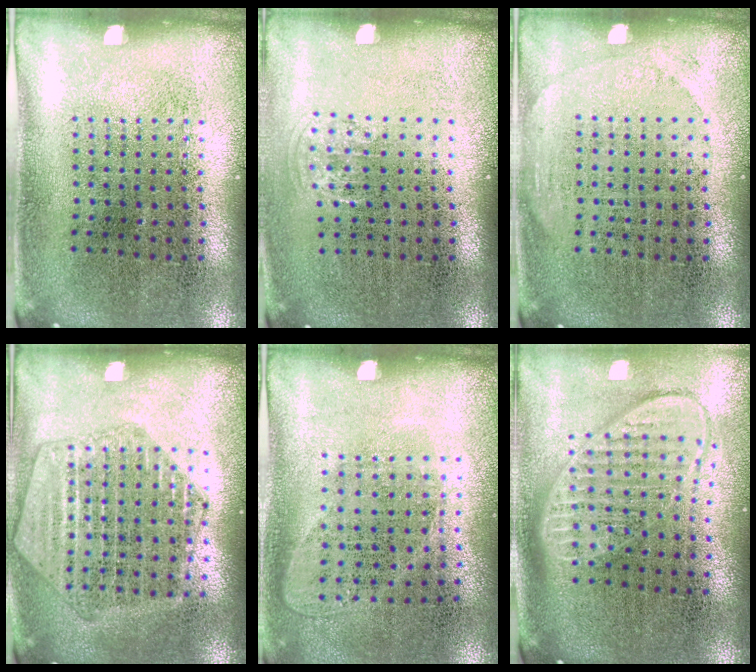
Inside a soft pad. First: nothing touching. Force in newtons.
{"total": 0.7, "press": 0.5, "slide": 0.4}
{"total": 0.9, "press": 0.9, "slide": 0.1}
{"total": 1.9, "press": 1.8, "slide": 0.6}
{"total": 1.0, "press": 0.9, "slide": 0.5}
{"total": 1.8, "press": 1.5, "slide": 1.0}